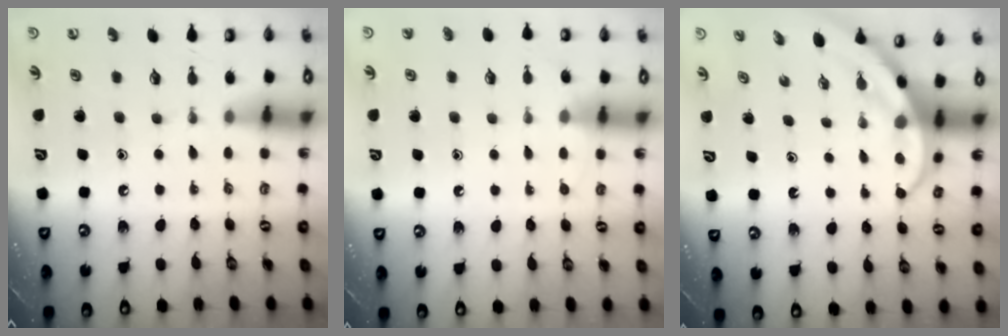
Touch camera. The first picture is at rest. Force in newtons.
{"total": 2.7, "press": 2.7, "slide": 0.3}
{"total": 4.0, "press": 3.9, "slide": 0.4}